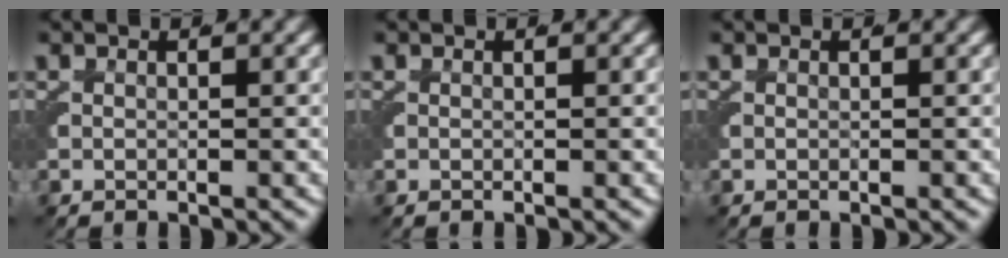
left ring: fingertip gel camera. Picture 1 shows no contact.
{"total": 0.0}
{"total": 0.0}